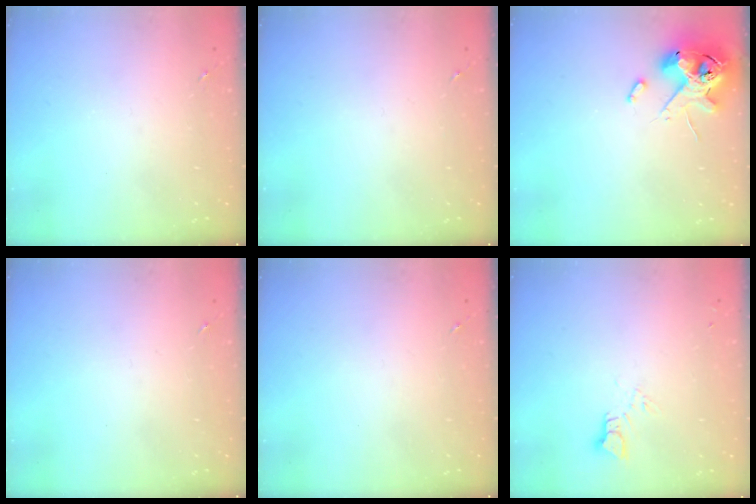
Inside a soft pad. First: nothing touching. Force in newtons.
{"total": 0.0}
{"total": 12.8, "press": 12.6, "slide": 2.0}
{"total": 0.0}
{"total": 0.0}
{"total": 3.6, "press": 3.6, "slide": 0.3}